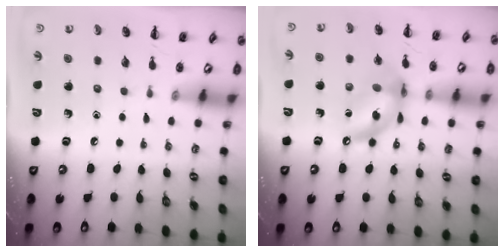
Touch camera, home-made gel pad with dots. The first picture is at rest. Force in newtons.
{"total": 12.0, "press": 11.5, "slide": 3.2}